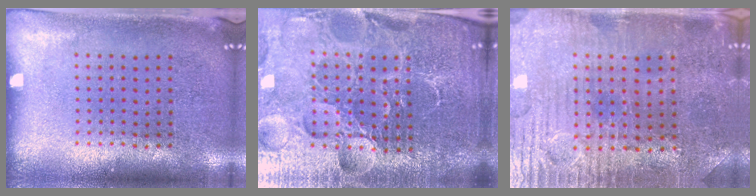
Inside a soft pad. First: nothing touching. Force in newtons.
{"total": 6.7, "press": 5.9, "slide": 3.1}
{"total": 2.2, "press": 2.2, "slide": 0.5}